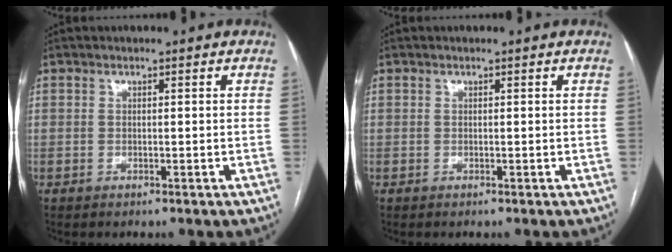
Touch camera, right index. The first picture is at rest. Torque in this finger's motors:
{"motor_torque": [0.00, 0.00, 0.00, 0.00]}